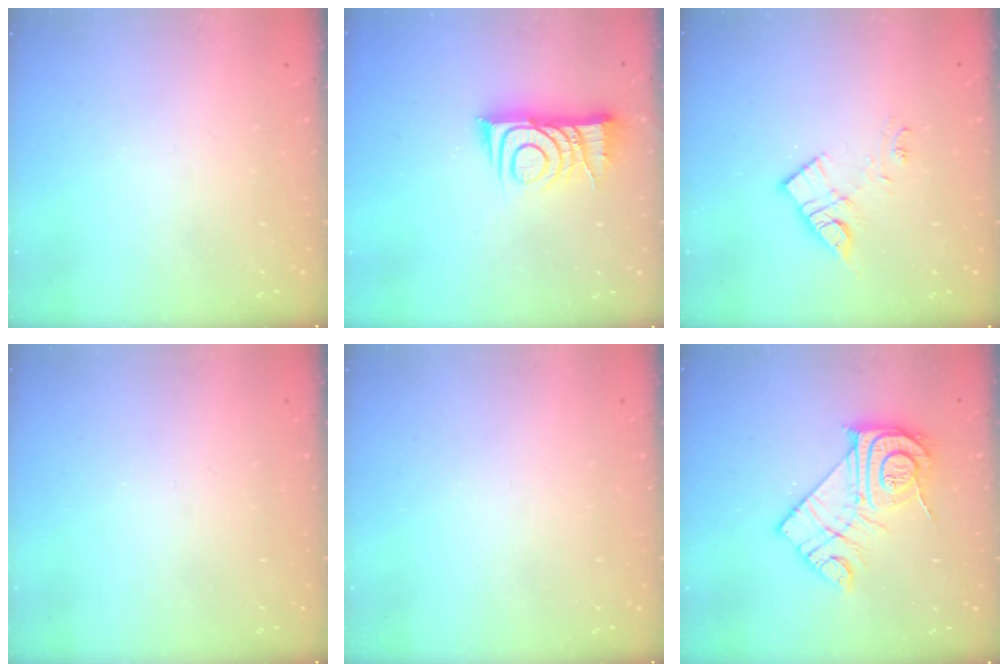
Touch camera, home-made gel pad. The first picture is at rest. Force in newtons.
{"total": 9.7, "press": 9.6, "slide": 1.0}
{"total": 11.5, "press": 11.5, "slide": 0.6}
{"total": 0.0}
{"total": 0.0}
{"total": 15.1, "press": 15.0, "slide": 1.2}